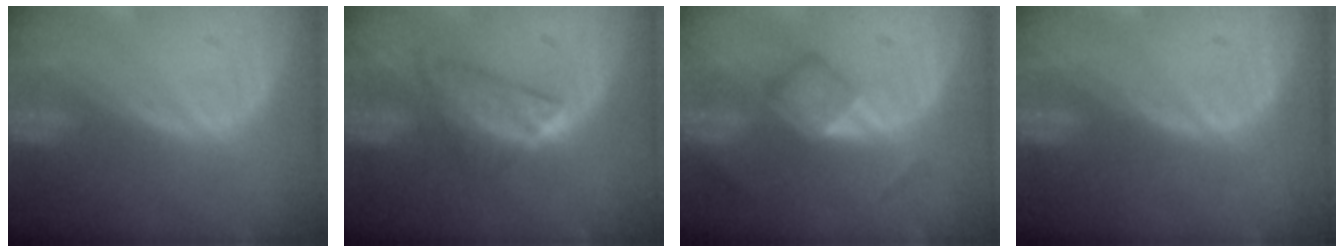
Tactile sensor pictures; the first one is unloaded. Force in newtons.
{"total": 4.4, "press": 4.3, "slide": 0.8}
{"total": 5.1, "press": 4.7, "slide": 1.8}
{"total": 0.0}